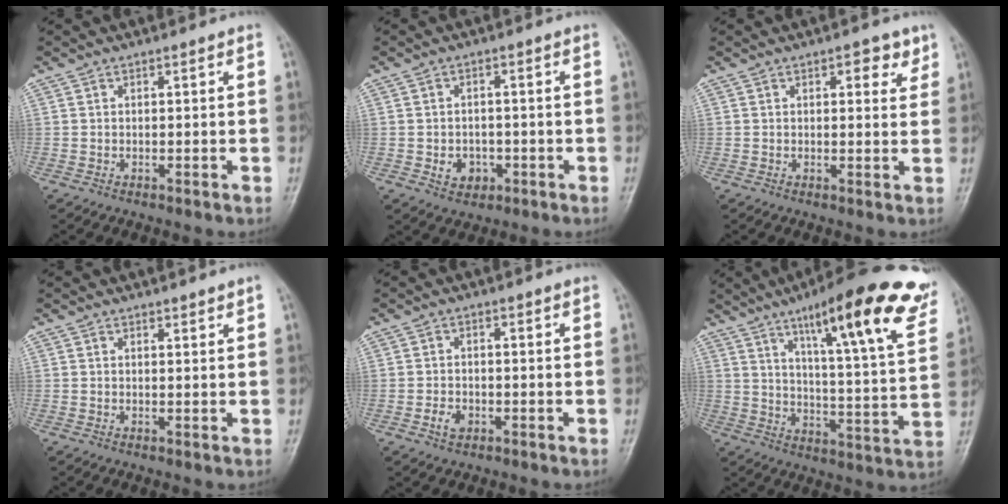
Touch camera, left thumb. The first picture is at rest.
{"total": 4.3, "force": [-1.2, 3.6, 2.0], "torque": [-0.011, 0.006, -0.013]}
{"total": 3.9, "force": [2.2, 2.0, 2.5], "torque": [-0.011, -0.008, 0.023]}
{"total": 1.1, "force": [1.0, 0.1, 0.4], "torque": [0.000, -0.005, 0.015]}
{"total": 2.8, "force": [-1.1, 2.1, 1.5], "torque": [-0.021, 0.004, -0.019]}
{"total": 24.4, "force": [14.1, 4.6, 19.4], "torque": [-0.252, -0.046, 0.200]}